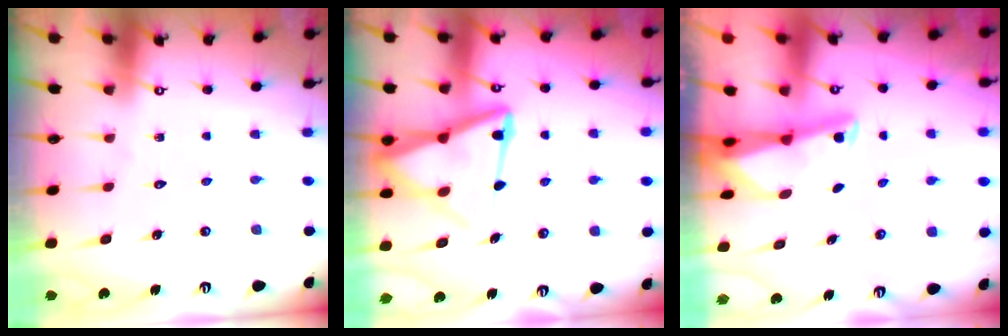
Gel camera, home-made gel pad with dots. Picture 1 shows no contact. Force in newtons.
{"total": 15.9, "press": 15.8, "slide": 1.7}
{"total": 2.2, "press": 2.2, "slide": 0.3}